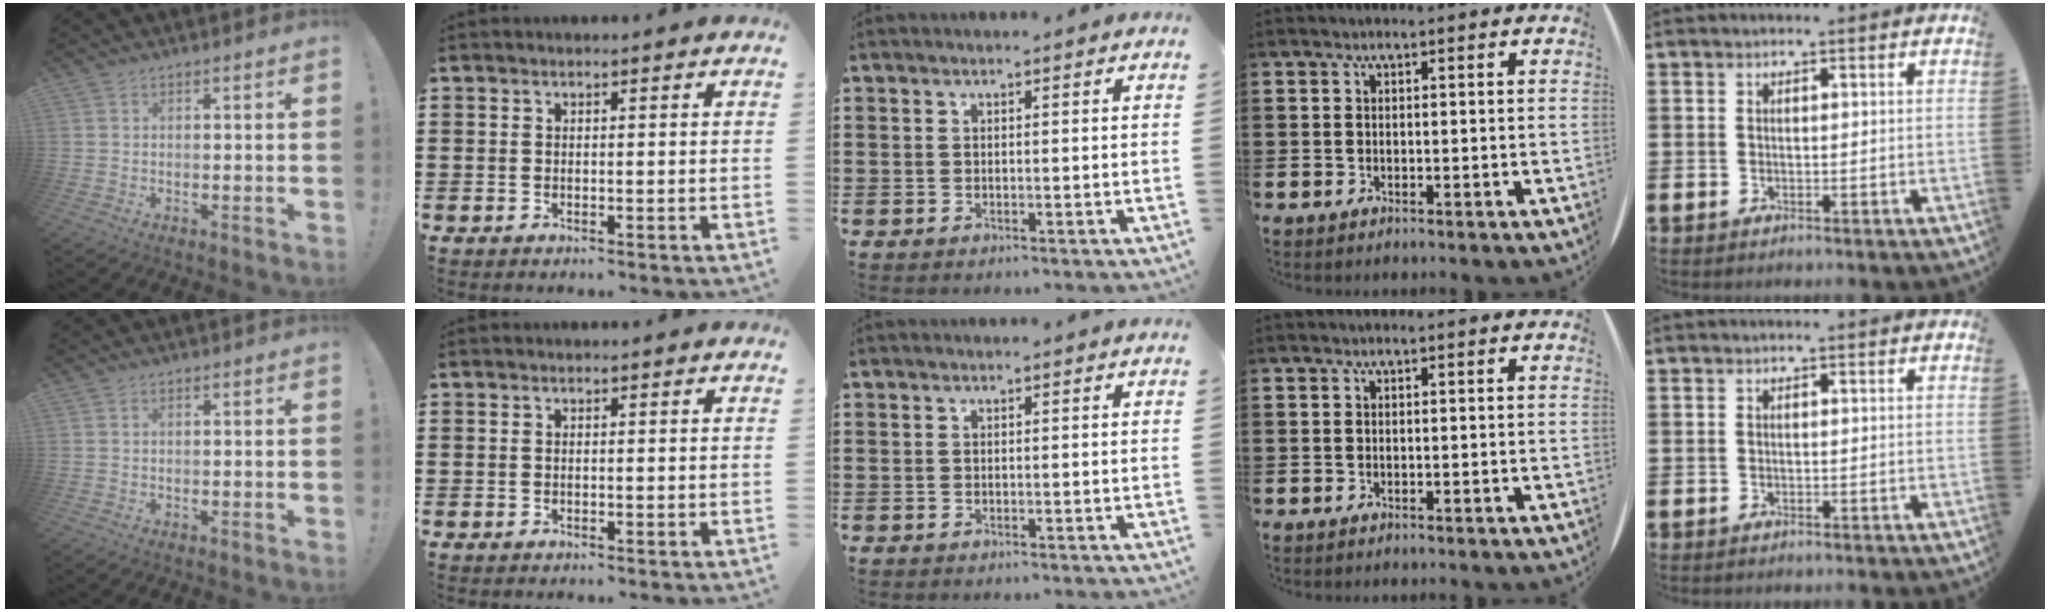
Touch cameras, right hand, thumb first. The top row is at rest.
{}